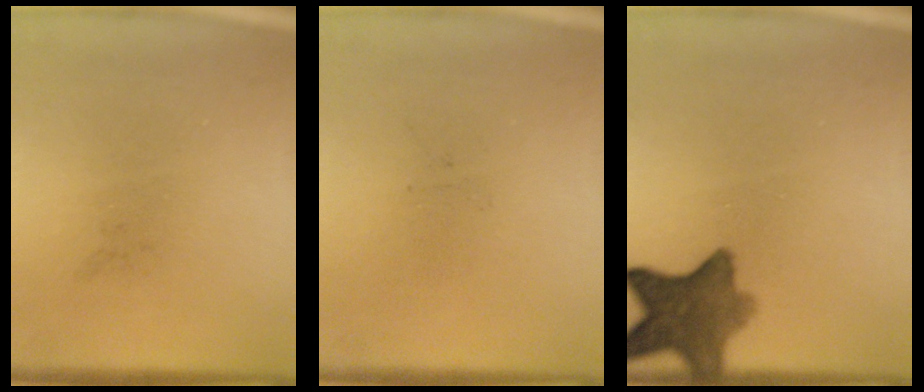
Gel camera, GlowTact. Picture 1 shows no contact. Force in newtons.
{"total": 0.0}
{"total": 8.6}